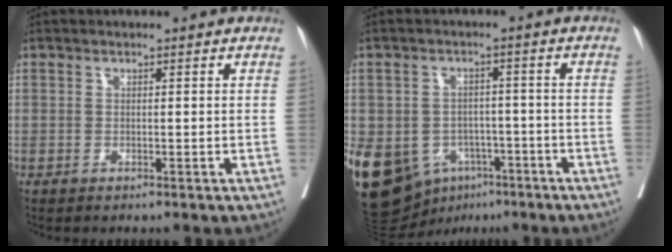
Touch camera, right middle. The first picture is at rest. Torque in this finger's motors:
{"motor_torque": [1.42, -0.72, 1.05, 0.21]}